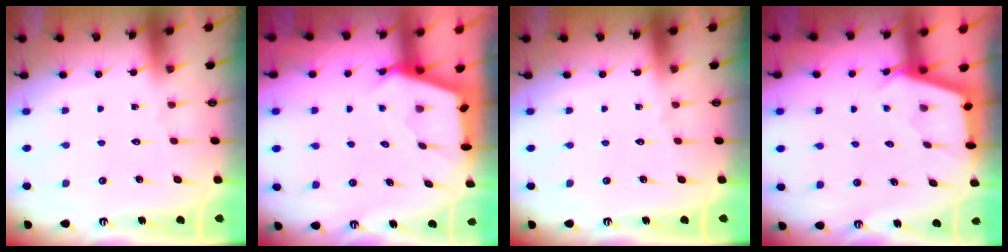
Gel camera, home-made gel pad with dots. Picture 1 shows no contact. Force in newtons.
{"total": 2.7, "press": 2.7, "slide": 0.3}
{"total": 0.0}
{"total": 2.4, "press": 2.4, "slide": 0.2}